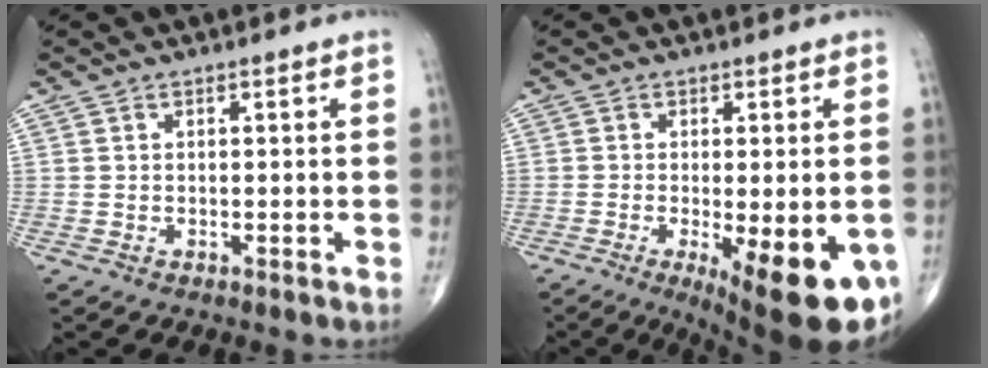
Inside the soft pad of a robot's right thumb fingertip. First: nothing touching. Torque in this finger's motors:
{"motor_torque": [0.08, 0.93, 0.33, -0.35, 0.28]}